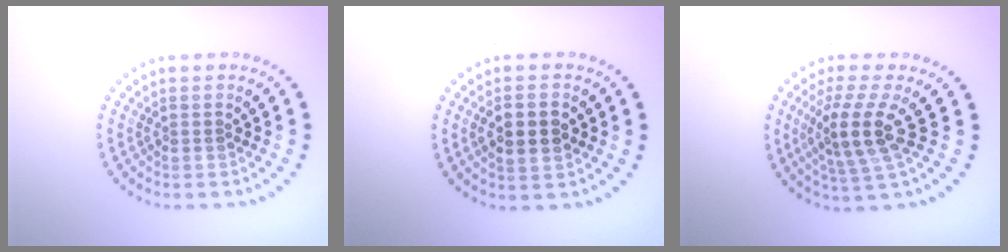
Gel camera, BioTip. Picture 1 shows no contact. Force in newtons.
{"total": 3.1, "press": 3.1, "slide": 0.3}
{"total": 4.4, "press": 3.8, "slide": 2.3}